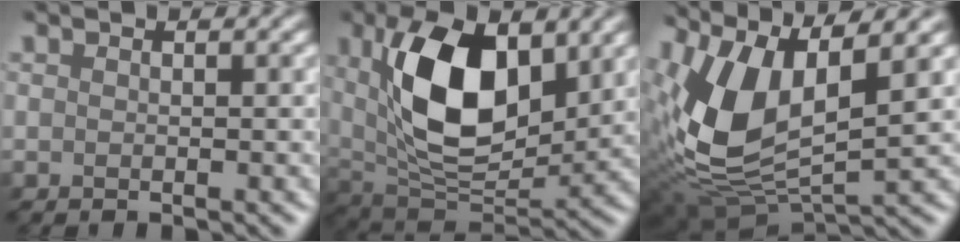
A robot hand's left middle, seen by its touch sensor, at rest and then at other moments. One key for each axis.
{"total": 10.9, "fx": 3.2, "fy": 5.9, "fz": 8.6, "tx": -0.153, "ty": 0.001, "tz": 0.046}
{"total": 8.4, "fx": 2.6, "fy": 4.0, "fz": 6.9, "tx": -0.170, "ty": -0.006, "tz": 0.048}